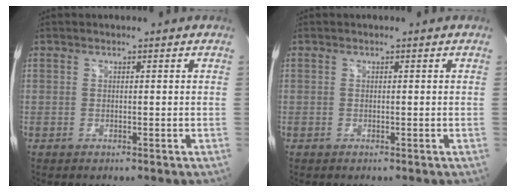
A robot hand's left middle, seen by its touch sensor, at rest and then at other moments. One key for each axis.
{"total": 0.0}